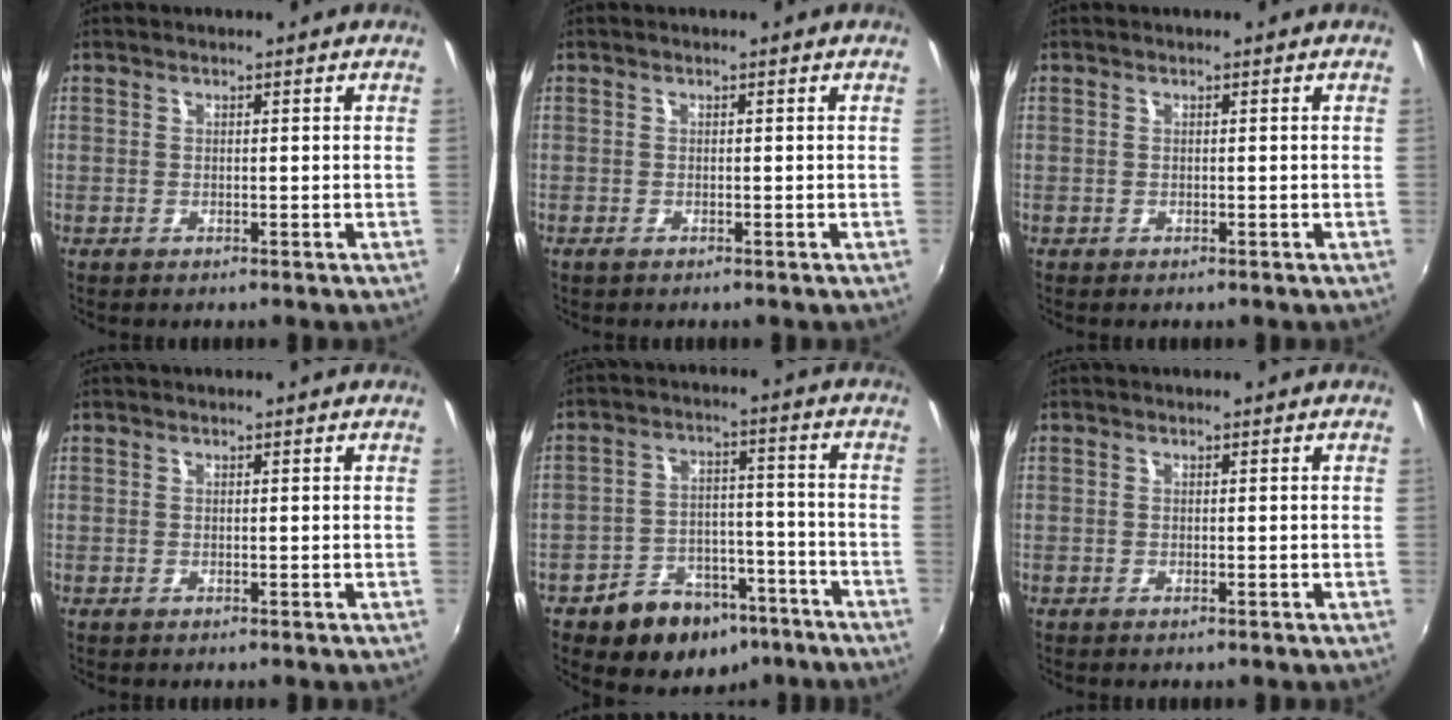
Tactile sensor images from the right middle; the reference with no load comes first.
{"total": 0.6, "force": [-0.5, 0.2, 0.4], "torque": [-0.008, -0.002, -0.010]}
{"total": 0.0}
{"total": 0.0}
{"total": 13.4, "force": [-8.9, 8.5, 5.3], "torque": [-0.104, 0.025, -0.109]}
{"total": 0.0}